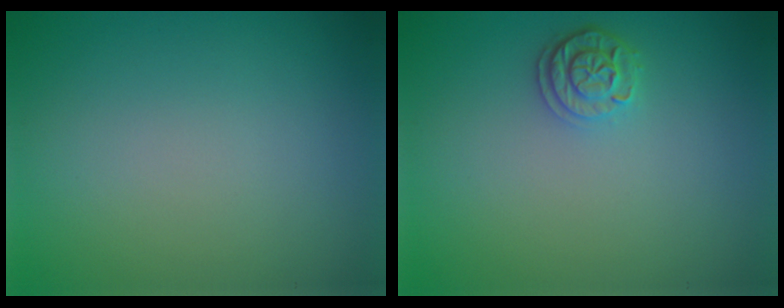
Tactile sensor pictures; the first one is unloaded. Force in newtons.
{"total": 2.1, "press": 1.9, "slide": 0.9}